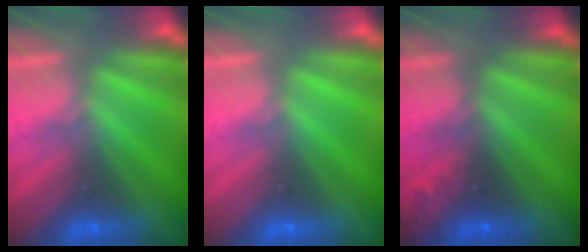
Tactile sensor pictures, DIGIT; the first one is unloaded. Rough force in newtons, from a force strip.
{"total": 0.0}
{"total": 2.4}